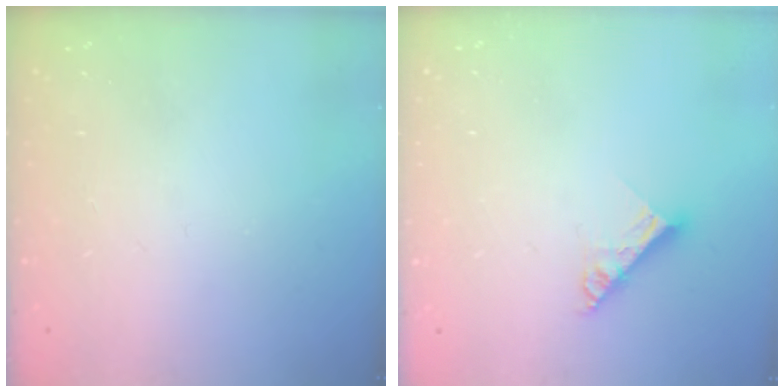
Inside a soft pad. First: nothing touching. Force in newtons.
{"total": 7.9, "press": 7.9, "slide": 0.8}